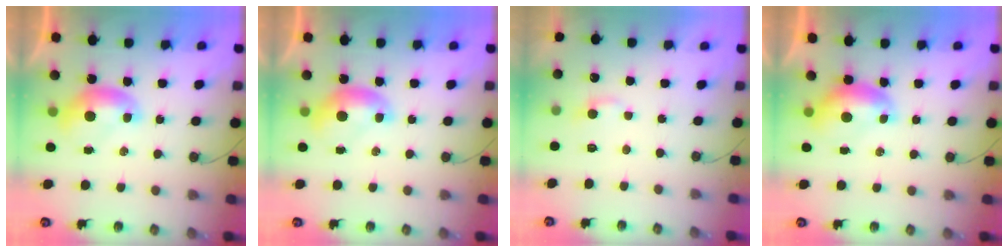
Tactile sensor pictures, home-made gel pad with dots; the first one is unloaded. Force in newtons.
{"total": 0.0}
{"total": 2.3, "press": 2.3, "slide": 0.4}
{"total": 0.8, "press": 0.6, "slide": 0.4}